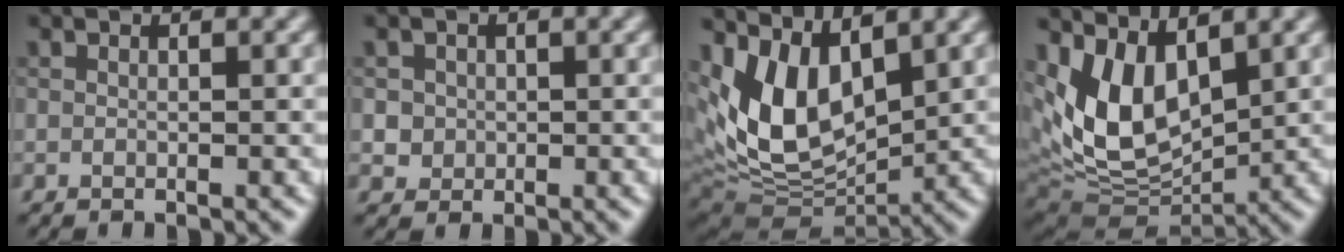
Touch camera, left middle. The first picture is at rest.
{"total": 1.7, "force": [0.2, 1.7, 0.4], "torque": [0.002, -0.002, 0.015]}
{"total": 9.6, "force": [2.6, 5.2, 7.6], "torque": [-0.153, -0.010, 0.047]}
{"total": 8.6, "force": [2.3, 4.9, 6.7], "torque": [-0.142, -0.014, 0.046]}